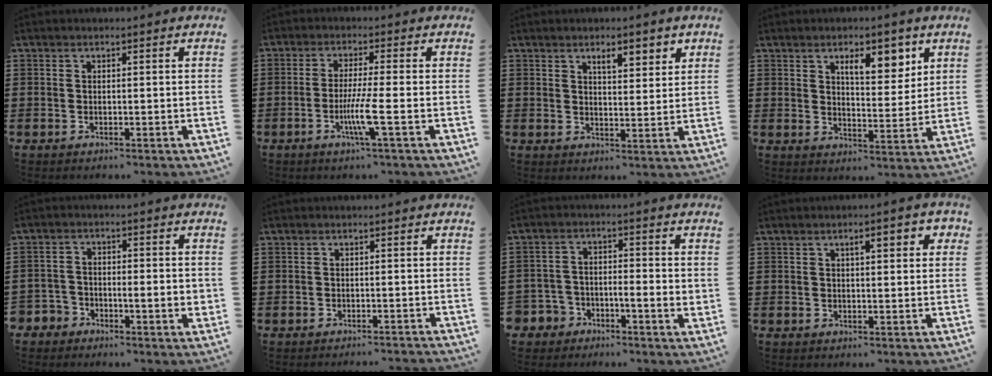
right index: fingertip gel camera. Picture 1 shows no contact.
{"total": 5.9, "force": [-1.9, -0.4, 5.6], "torque": [-0.115, -0.023, -0.040]}
{"total": 3.7, "force": [2.4, 1.5, 2.3], "torque": [-0.038, 0.000, 0.038]}
{"total": 6.7, "force": [3.8, 2.6, 4.8], "torque": [-0.065, -0.008, 0.058]}
{"total": 3.5, "force": [-1.9, 2.0, 2.1], "torque": [-0.049, 0.002, -0.041]}
{"total": 1.1, "force": [-1.1, 0.1, -0.1], "torque": [-0.002, 0.003, -0.024]}
{"total": 3.8, "force": [-2.5, 2.1, 2.0], "torque": [-0.062, -0.002, -0.057]}
{"total": 3.1, "force": [1.0, 0.9, 2.8], "torque": [-0.041, 0.002, 0.009]}